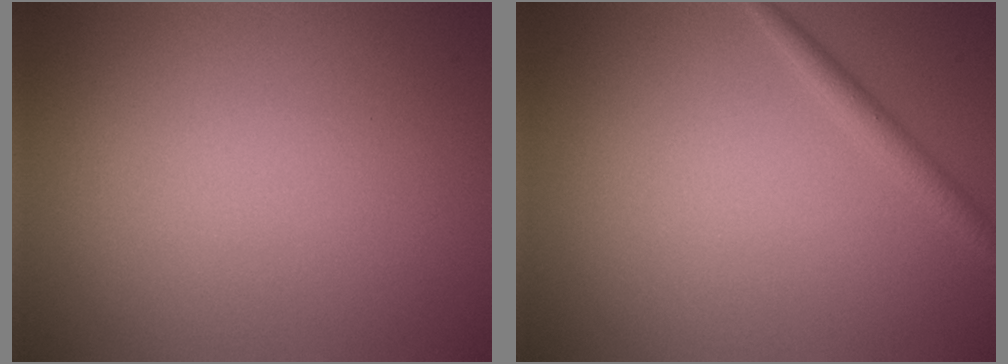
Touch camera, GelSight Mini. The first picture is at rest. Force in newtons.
{"total": 1.5, "press": 1.5, "slide": 0.1}